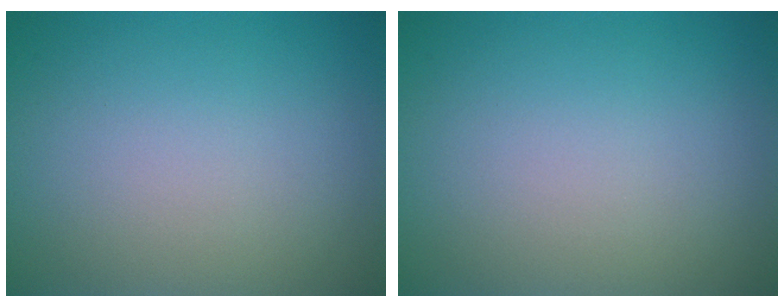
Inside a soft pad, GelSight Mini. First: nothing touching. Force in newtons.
{"total": 0.0}